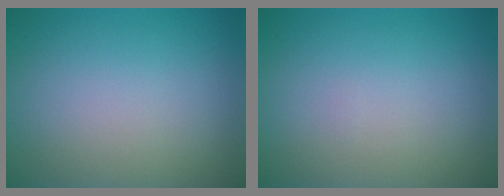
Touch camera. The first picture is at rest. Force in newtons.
{"total": 0.0}